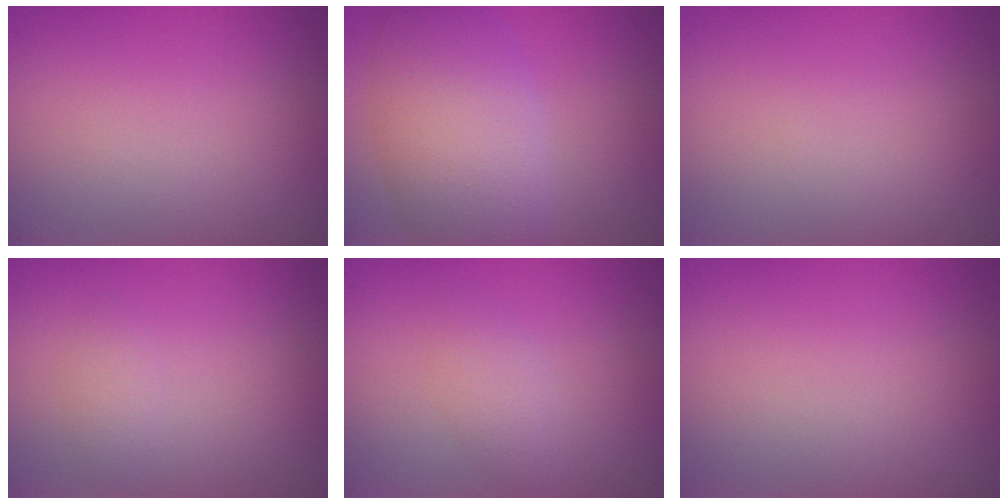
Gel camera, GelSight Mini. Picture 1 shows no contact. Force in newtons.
{"total": 7.6, "press": 7.6, "slide": 0.5}
{"total": 0.0}
{"total": 1.1, "press": 1.1, "slide": 0.0}
{"total": 1.7, "press": 1.7, "slide": 0.1}
{"total": 0.0}